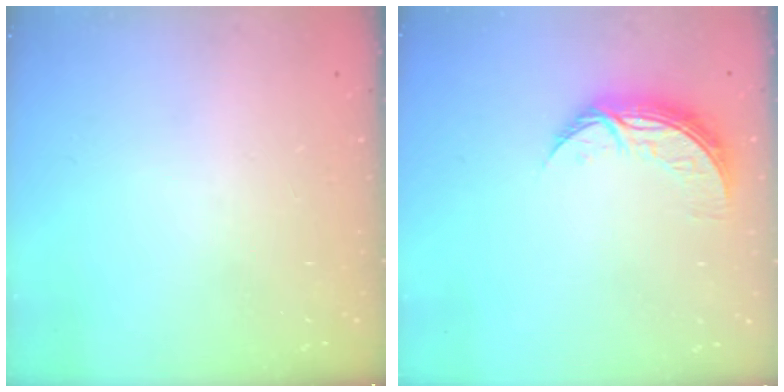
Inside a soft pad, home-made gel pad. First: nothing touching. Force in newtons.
{"total": 8.5, "press": 8.5, "slide": 0.3}